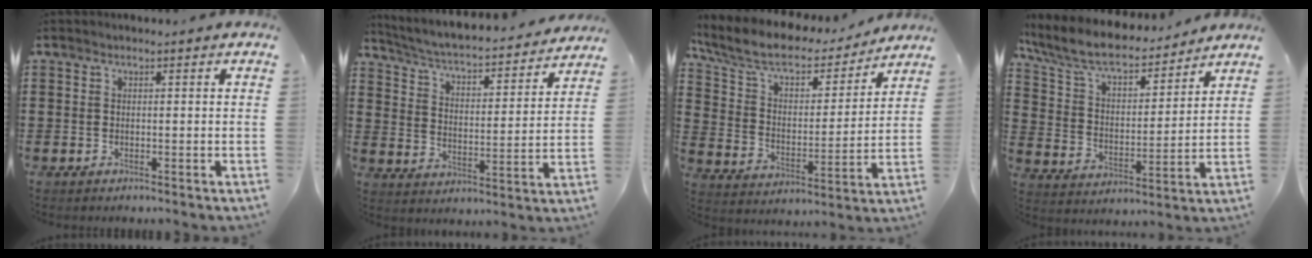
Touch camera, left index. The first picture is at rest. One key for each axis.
{"total": 3.8, "fx": 3.6, "fy": 0.1, "fz": 1.4, "tx": -0.047, "ty": -0.034, "tz": 0.051}
{"total": 8.5, "fx": 6.9, "fy": 3.0, "fz": 4.0, "tx": -0.109, "ty": -0.038, "tz": 0.117}
{"total": 8.5, "fx": 7.5, "fy": 2.0, "fz": 3.6, "tx": -0.102, "ty": -0.041, "tz": 0.128}